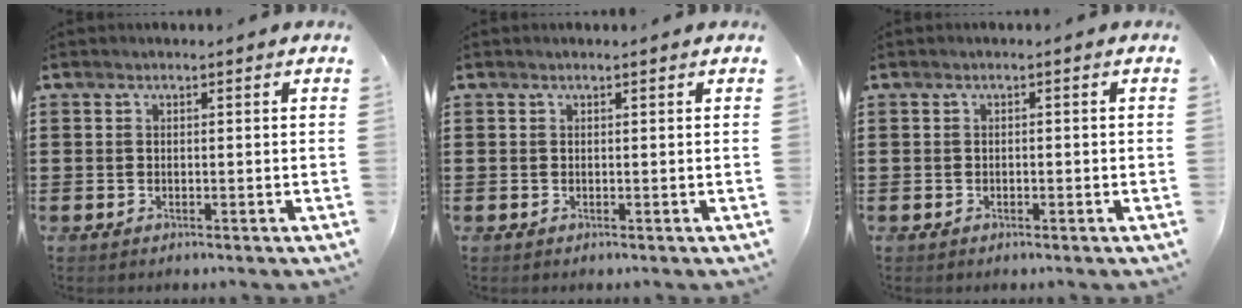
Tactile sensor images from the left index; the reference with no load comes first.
{"total": 0.0}
{"total": 0.5, "force": [-0.4, 0.2, 0.3], "torque": [-0.008, -0.003, -0.006]}